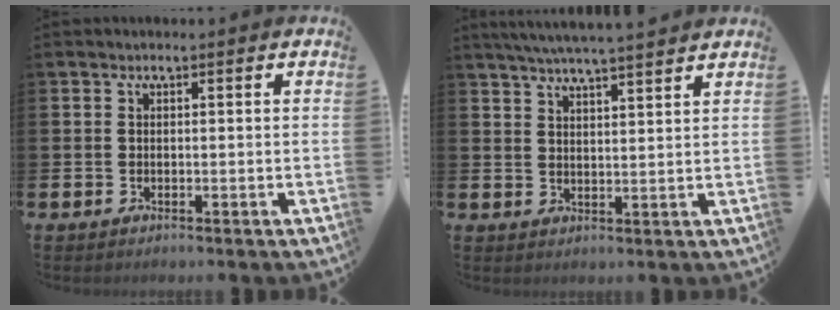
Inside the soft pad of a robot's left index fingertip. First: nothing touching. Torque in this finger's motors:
{"motor_torque": [0.92, -1.22, 0.67, 0.16]}